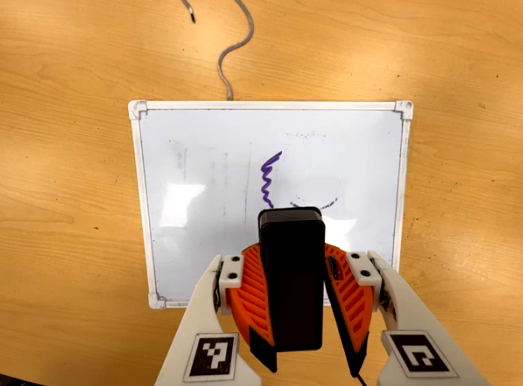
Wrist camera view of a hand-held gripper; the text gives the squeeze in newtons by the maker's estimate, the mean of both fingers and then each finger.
{"total": 11.7, "left": 11.2, "right": 12.2}